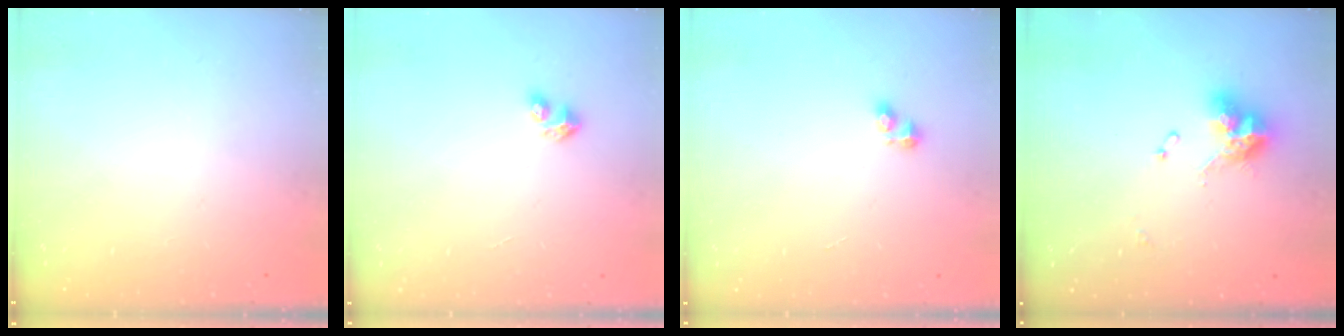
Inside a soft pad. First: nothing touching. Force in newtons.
{"total": 3.0, "press": 2.9, "slide": 0.3}
{"total": 2.5, "press": 2.5, "slide": 0.3}
{"total": 11.3, "press": 11.2, "slide": 1.0}